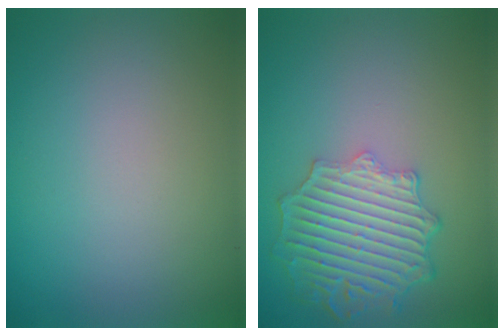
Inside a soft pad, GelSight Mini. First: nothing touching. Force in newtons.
{"total": 6.3, "press": 5.1, "slide": 3.7}